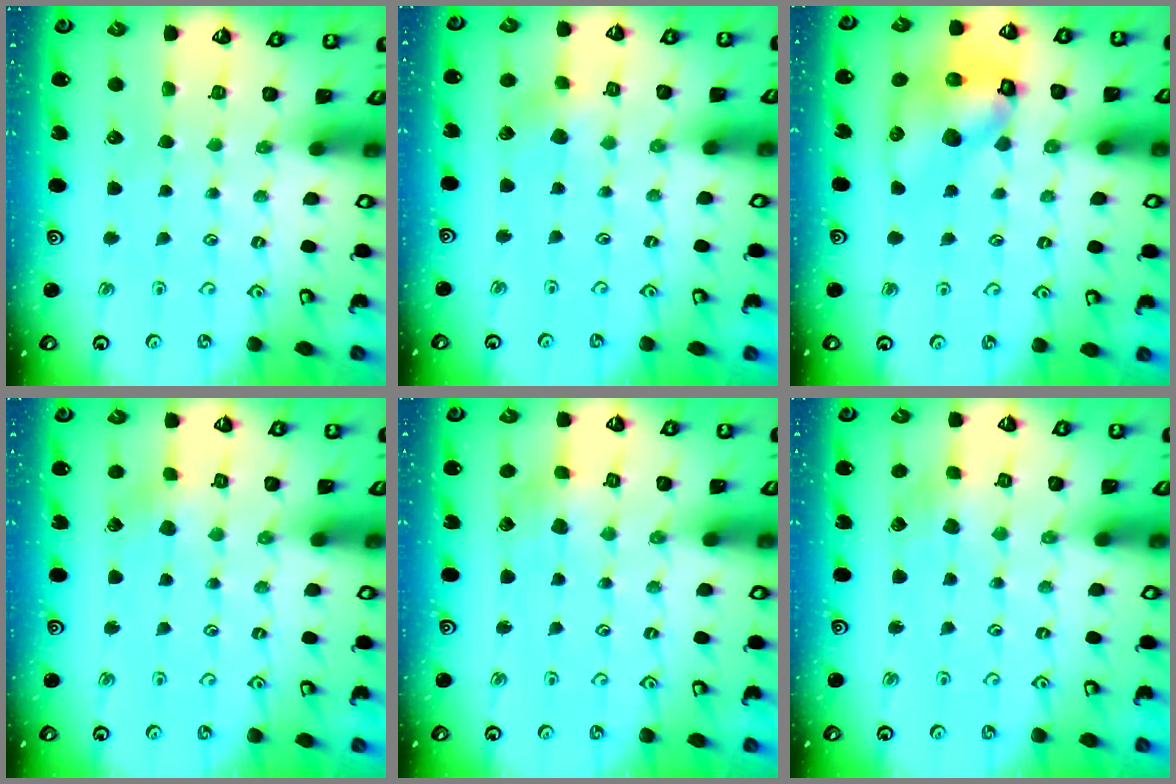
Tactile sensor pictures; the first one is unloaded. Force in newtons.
{"total": 3.1, "press": 3.0, "slide": 0.5}
{"total": 14.0, "press": 13.8, "slide": 2.1}
{"total": 2.9, "press": 2.9, "slide": 0.7}
{"total": 3.0, "press": 3.0, "slide": 0.2}
{"total": 2.8, "press": 2.8, "slide": 0.4}